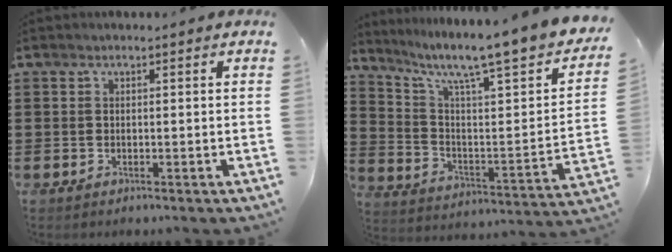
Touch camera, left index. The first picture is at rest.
{"total": 8.9, "force": [7.0, 0.5, 5.4], "torque": [-0.118, -0.063, 0.104]}